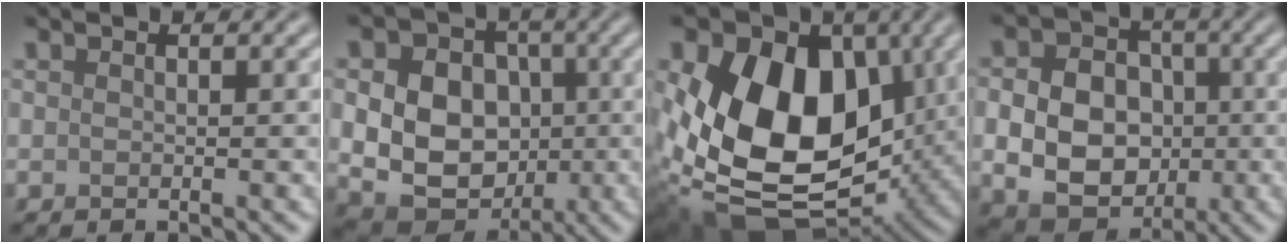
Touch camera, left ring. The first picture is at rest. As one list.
[{"total": 13.2, "force": [0.5, 11.1, 7.1], "torque": [-0.136, 0.016, 0.001]}, {"total": 16.0, "force": [1.2, 10.9, 11.7], "torque": [-0.191, -0.011, 0.010]}, {"total": 9.9, "force": [-1.1, 8.1, 5.7], "torque": [-0.092, -0.010, -0.026]}]